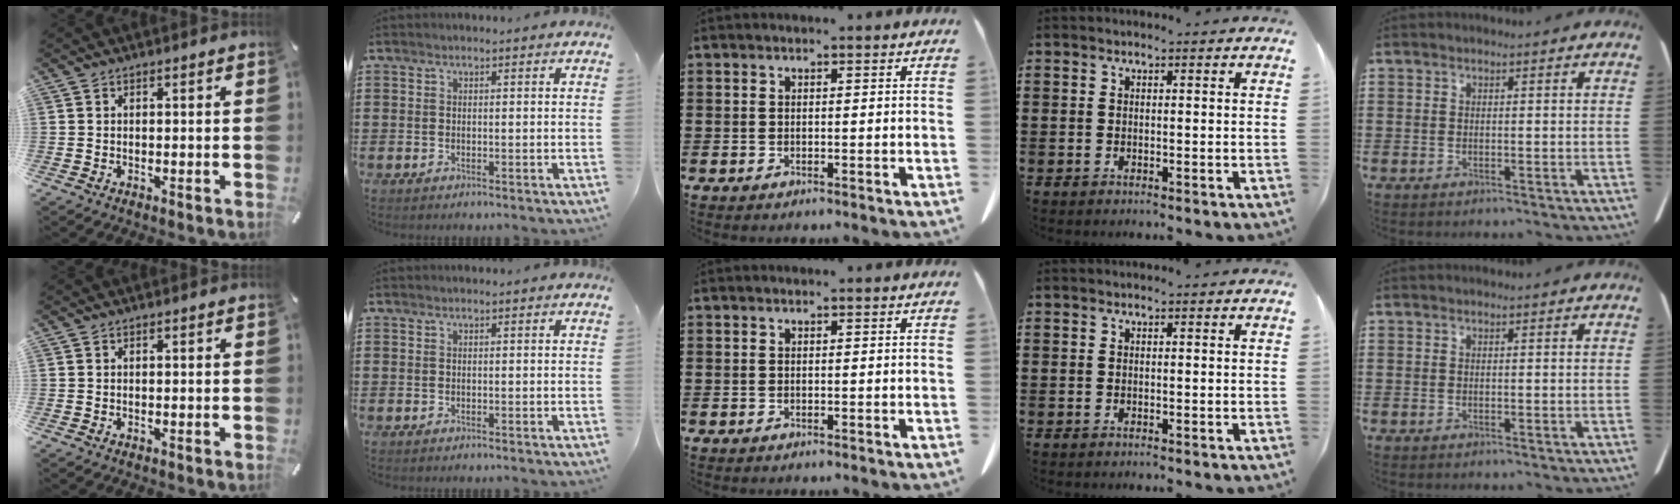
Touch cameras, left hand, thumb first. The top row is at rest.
{}